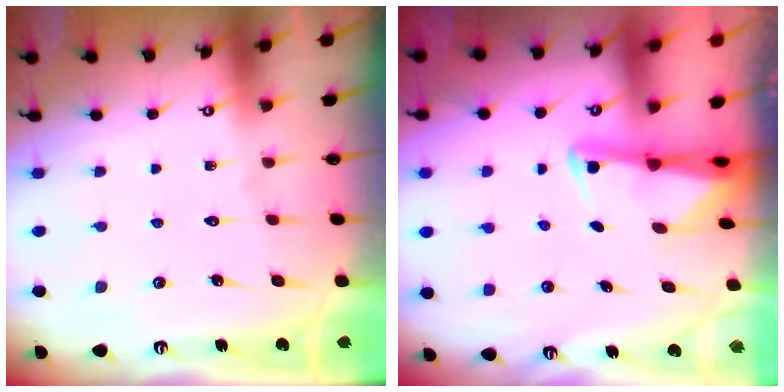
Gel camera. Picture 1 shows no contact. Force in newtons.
{"total": 2.2, "press": 2.2, "slide": 0.5}